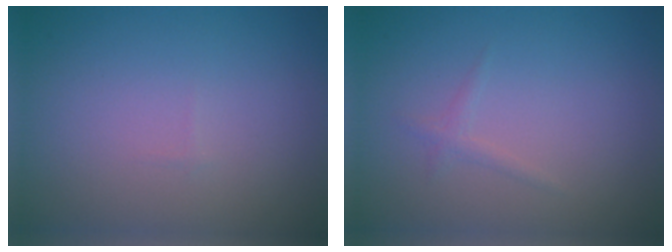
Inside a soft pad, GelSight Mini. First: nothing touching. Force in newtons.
{"total": 0.8, "press": 0.8, "slide": 0.1}